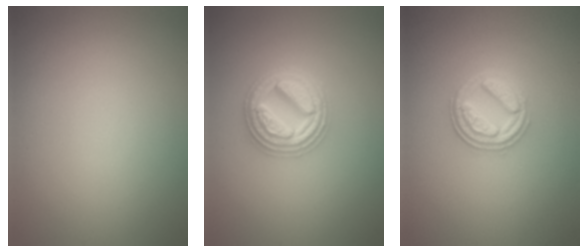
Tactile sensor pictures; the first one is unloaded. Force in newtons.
{"total": 4.7, "press": 4.6, "slide": 0.8}
{"total": 3.4, "press": 3.0, "slide": 1.7}